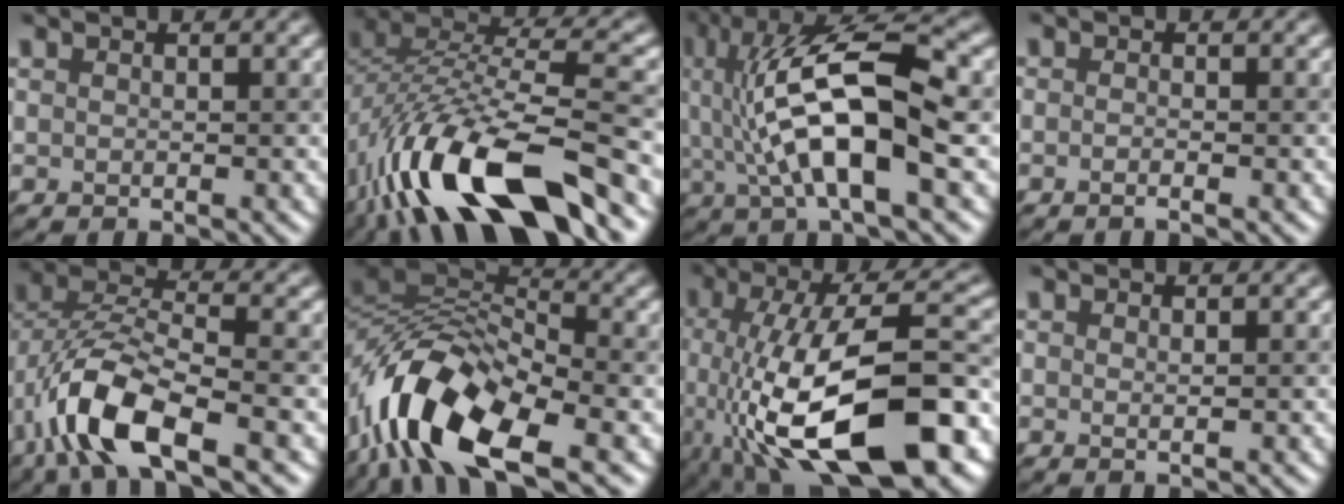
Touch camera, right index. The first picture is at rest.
{"total": 14.1, "force": [-7.5, 4.2, 11.2], "torque": [-0.209, 0.013, -0.136]}
{"total": 12.2, "force": [0.7, 4.1, 11.5], "torque": [-0.206, 0.015, 0.008]}
{"total": 1.0, "force": [-0.5, 0.2, 0.8], "torque": [-0.013, -0.009, -0.013]}
{"total": 8.9, "force": [-4.1, 3.6, 7.0], "torque": [-0.149, 0.004, -0.085]}
{"total": 13.3, "force": [-5.9, 5.8, 10.4], "torque": [-0.194, 0.013, -0.124]}
{"total": 16.1, "force": [-5.4, 6.1, 13.9], "torque": [-0.215, -0.001, -0.089]}
{"total": 0.6, "force": [0.2, 0.1, 0.5], "torque": [-0.007, -0.001, 0.004]}